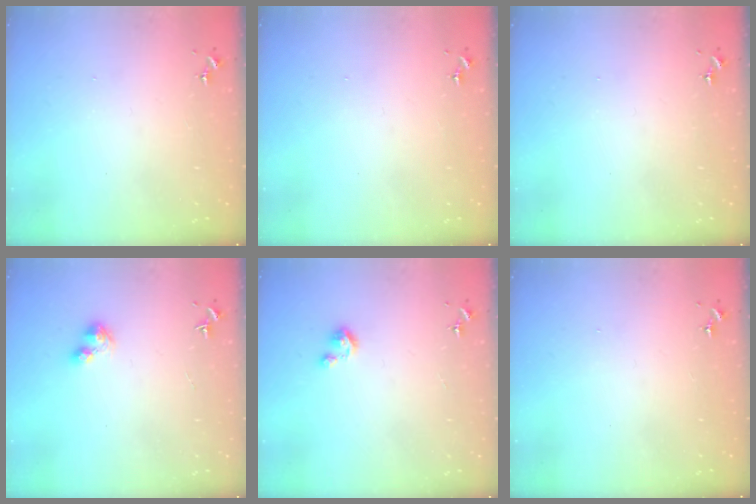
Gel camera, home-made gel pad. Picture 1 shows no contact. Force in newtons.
{"total": 0.0}
{"total": 0.0}
{"total": 3.5, "press": 3.5, "slide": 0.4}
{"total": 2.5, "press": 2.5, "slide": 0.3}
{"total": 0.0}